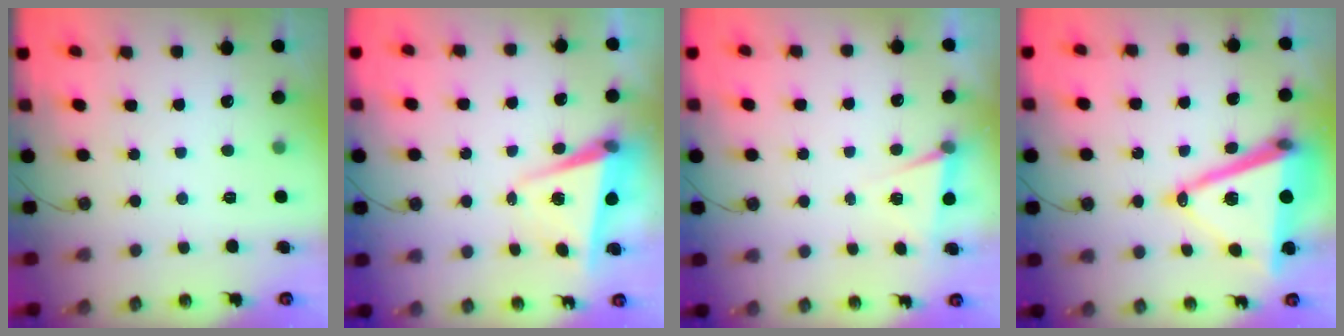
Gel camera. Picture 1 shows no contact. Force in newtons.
{"total": 5.5, "press": 4.9, "slide": 2.6}
{"total": 4.5, "press": 2.5, "slide": 3.8}
{"total": 18.3, "press": 17.9, "slide": 3.9}